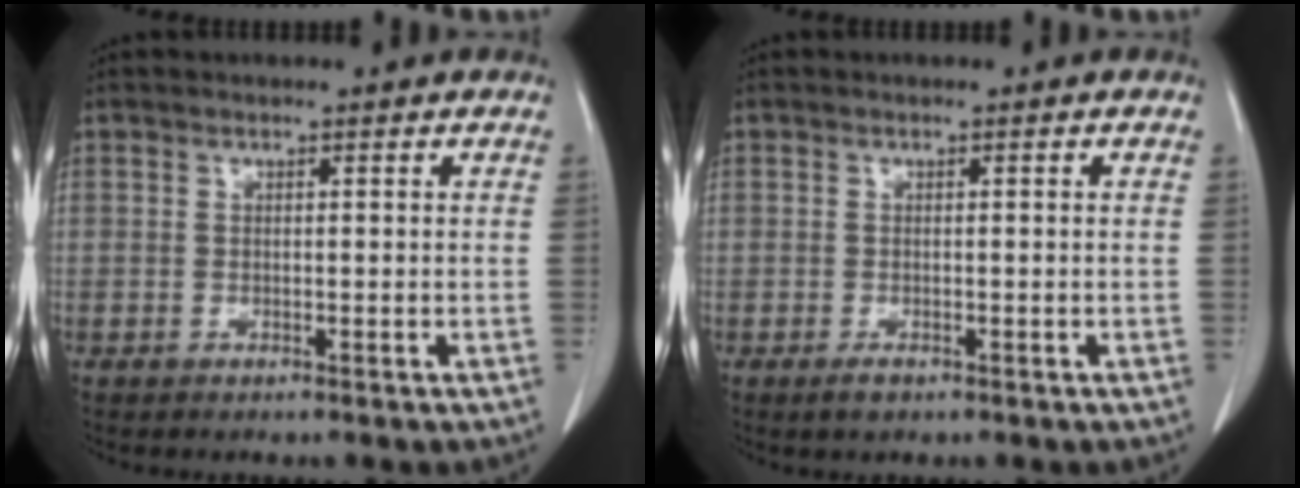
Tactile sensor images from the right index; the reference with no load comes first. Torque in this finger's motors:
{"motor_torque": [-0.12, -0.08, -0.04, -0.03]}